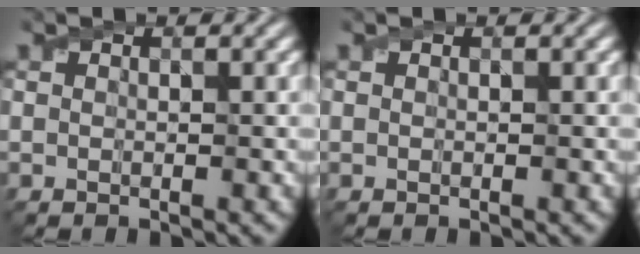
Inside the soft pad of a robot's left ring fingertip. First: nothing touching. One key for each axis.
{"total": 0.0}